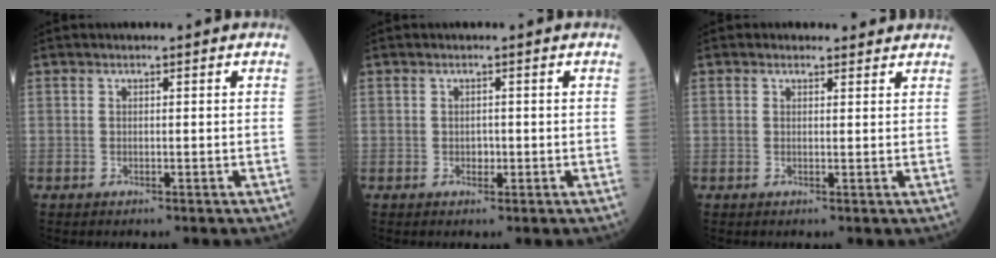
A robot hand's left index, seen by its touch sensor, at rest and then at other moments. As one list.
[{"total": 1.4, "force": [-1.2, 0.7, 0.3], "torque": [-0.005, -0.005, -0.018]}, {"total": 1.1, "force": [0.7, 0.8, -0.1], "torque": [-0.001, 0.000, 0.002]}]